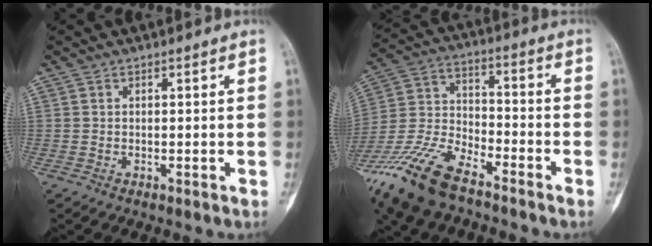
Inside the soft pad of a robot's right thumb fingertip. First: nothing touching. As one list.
[{"total": 17.8, "force": [-12.3, 6.7, 10.9], "torque": [-0.234, 0.036, -0.237]}]